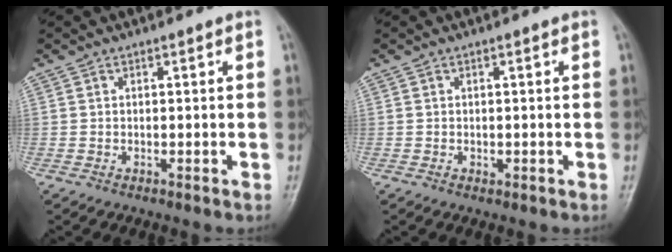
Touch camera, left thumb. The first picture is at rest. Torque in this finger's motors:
{"motor_torque": [-0.19, -0.17, 0.13, 0.07, 0.00]}